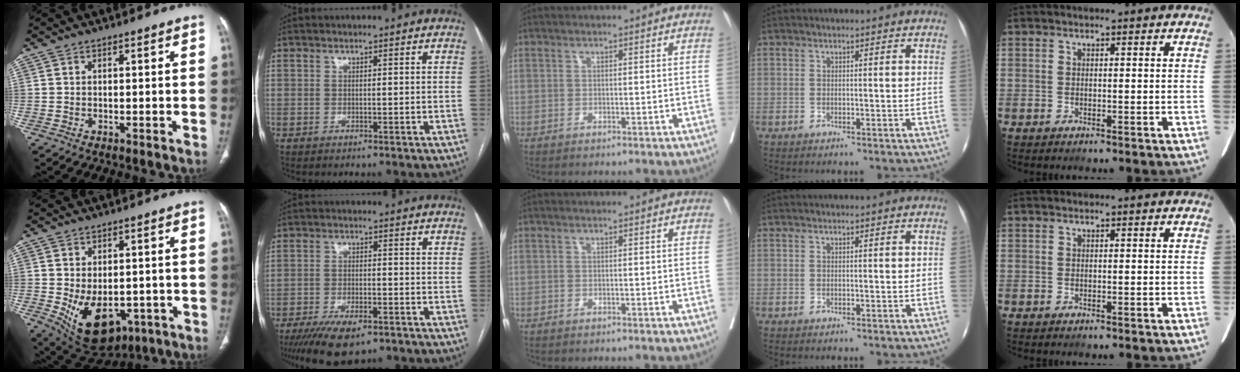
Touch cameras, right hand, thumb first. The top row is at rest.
{"thumb": {"total": 12.8, "force": [-3.8, 8.3, 9.0], "torque": [-0.122, -0.003, -0.032]}, "index": {"total": 9.9, "force": [-6.9, 3.3, 6.3], "torque": [-0.105, -0.014, -0.111]}}